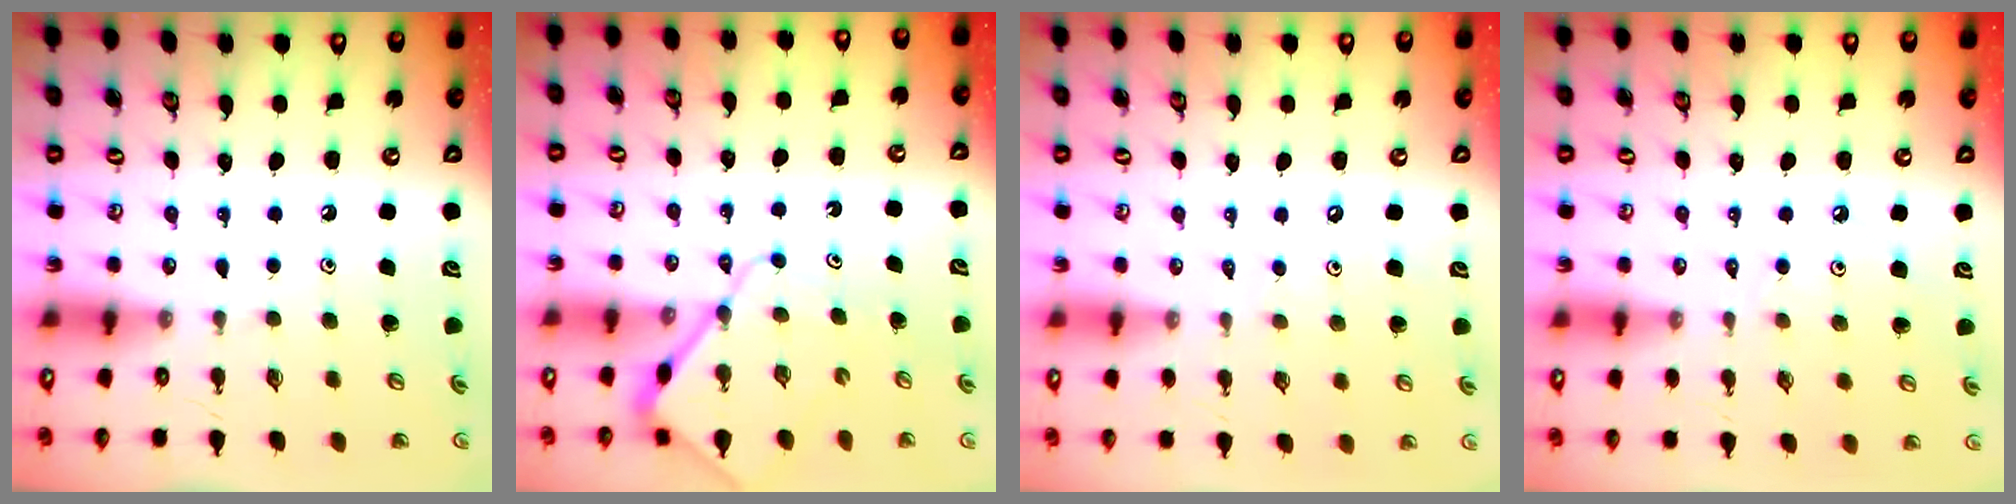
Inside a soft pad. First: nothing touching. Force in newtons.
{"total": 10.6, "press": 10.5, "slide": 1.1}
{"total": 2.5, "press": 2.5, "slide": 0.5}
{"total": 2.2, "press": 2.2, "slide": 0.3}